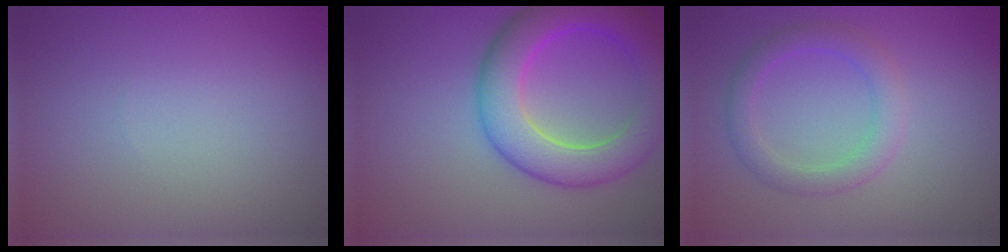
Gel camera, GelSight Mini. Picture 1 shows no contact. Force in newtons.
{"total": 7.8, "press": 7.8, "slide": 0.3}
{"total": 2.9, "press": 2.9, "slide": 0.1}